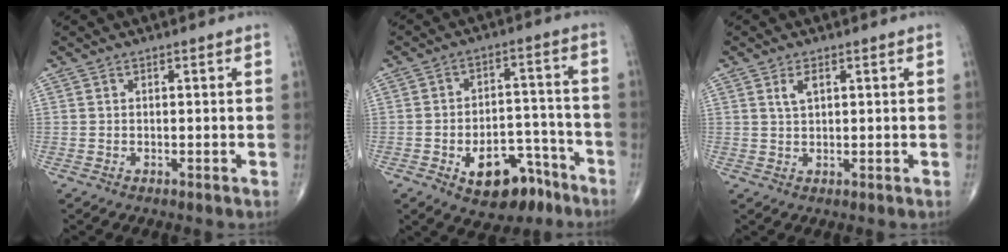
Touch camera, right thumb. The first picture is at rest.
{"total": 12.6, "force": [-7.2, 7.3, 7.3], "torque": [-0.072, 0.067, -0.098]}
{"total": 2.5, "force": [1.1, 1.1, 1.9], "torque": [-0.038, 0.000, 0.024]}